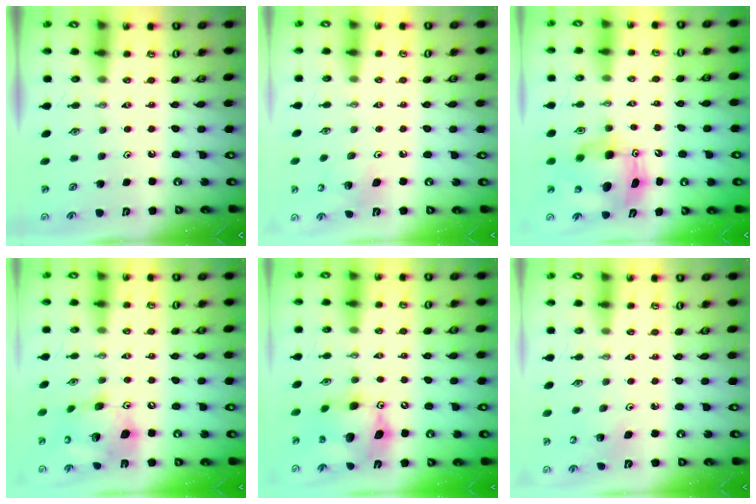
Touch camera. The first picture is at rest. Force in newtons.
{"total": 6.0, "press": 5.5, "slide": 2.4}
{"total": 10.5, "press": 10.4, "slide": 0.9}
{"total": 17.9, "press": 17.6, "slide": 3.4}
{"total": 13.2, "press": 13.1, "slide": 1.4}
{"total": 3.2, "press": 3.2, "slide": 0.2}